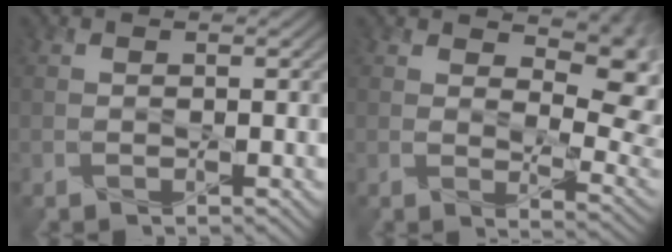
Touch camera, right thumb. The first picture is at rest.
{"total": 10.9, "force": [5.0, 5.6, 7.9], "torque": [-0.106, -0.014, 0.084]}